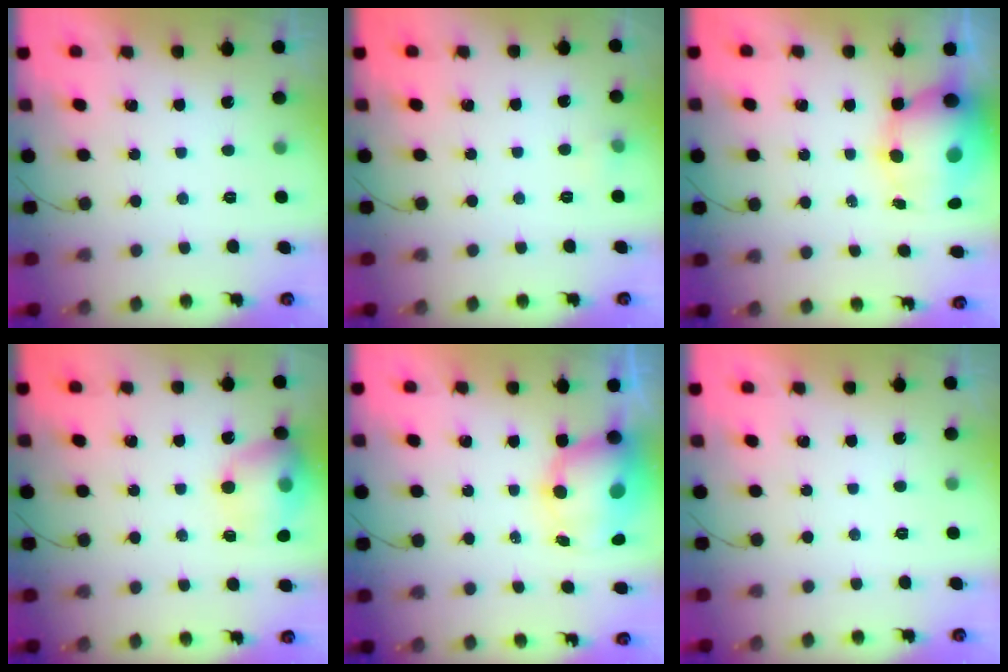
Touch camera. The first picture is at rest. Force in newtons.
{"total": 3.6, "press": 3.4, "slide": 1.3}
{"total": 10.4, "press": 10.0, "slide": 2.6}
{"total": 14.9, "press": 14.8, "slide": 2.1}
{"total": 10.4, "press": 10.1, "slide": 2.5}
{"total": 0.0}